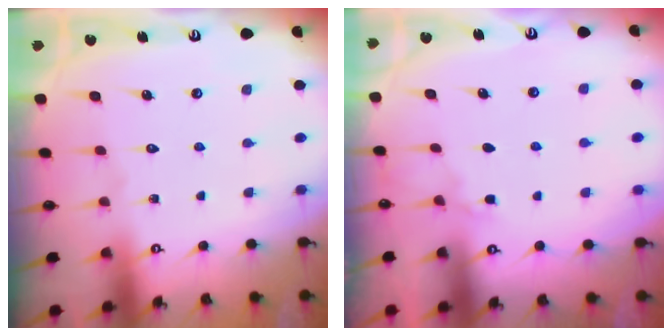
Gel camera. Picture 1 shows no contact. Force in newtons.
{"total": 3.3, "press": 3.3, "slide": 0.5}